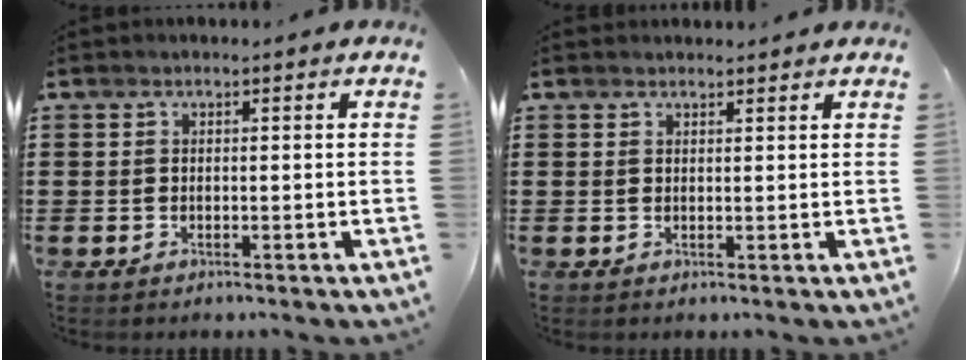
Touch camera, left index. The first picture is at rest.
{"total": 1.3, "force": [1.3, 0.2, 0.1], "torque": [-0.004, 0.001, 0.025]}